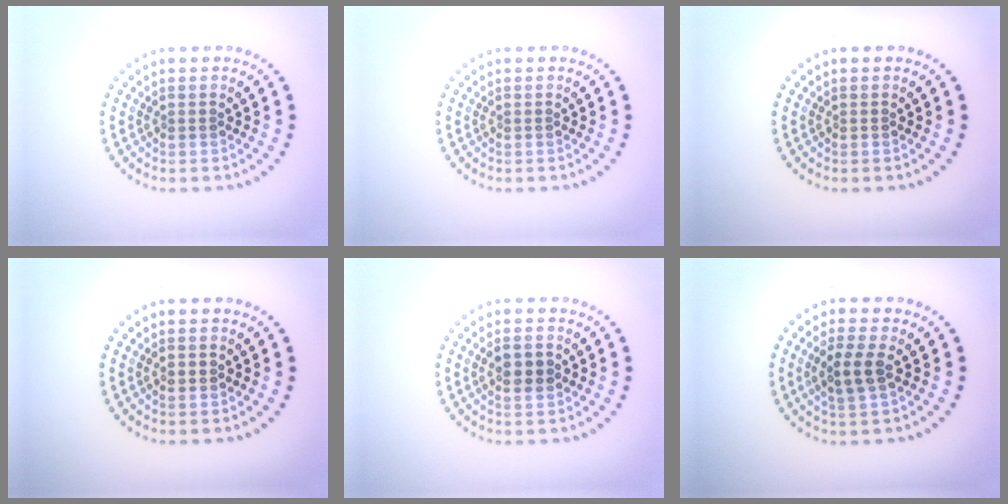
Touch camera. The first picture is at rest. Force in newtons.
{"total": 0.0}
{"total": 0.0}
{"total": 1.1, "press": 1.1, "slide": 0.1}
{"total": 2.2, "press": 2.2, "slide": 0.0}
{"total": 2.8, "press": 2.7, "slide": 0.8}